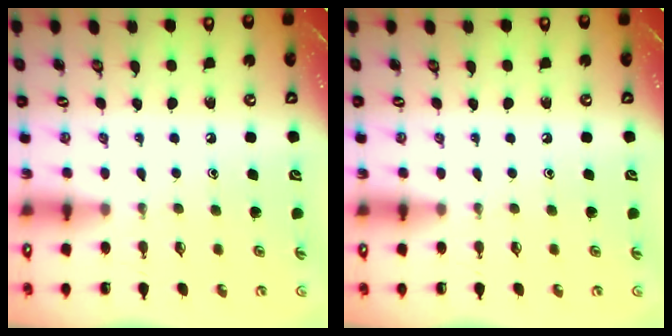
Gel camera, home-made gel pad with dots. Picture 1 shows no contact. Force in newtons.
{"total": 0.0}